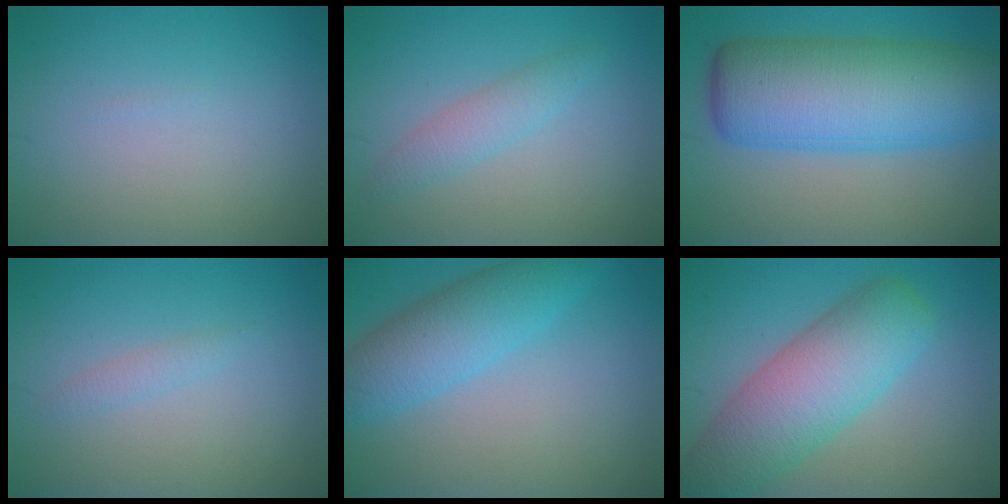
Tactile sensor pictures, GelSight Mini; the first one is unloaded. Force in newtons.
{"total": 2.1, "press": 2.1, "slide": 0.2}
{"total": 12.2, "press": 12.2, "slide": 0.3}
{"total": 0.9, "press": 0.9, "slide": 0.1}
{"total": 5.6, "press": 5.6, "slide": 0.1}
{"total": 8.3, "press": 8.3, "slide": 0.3}